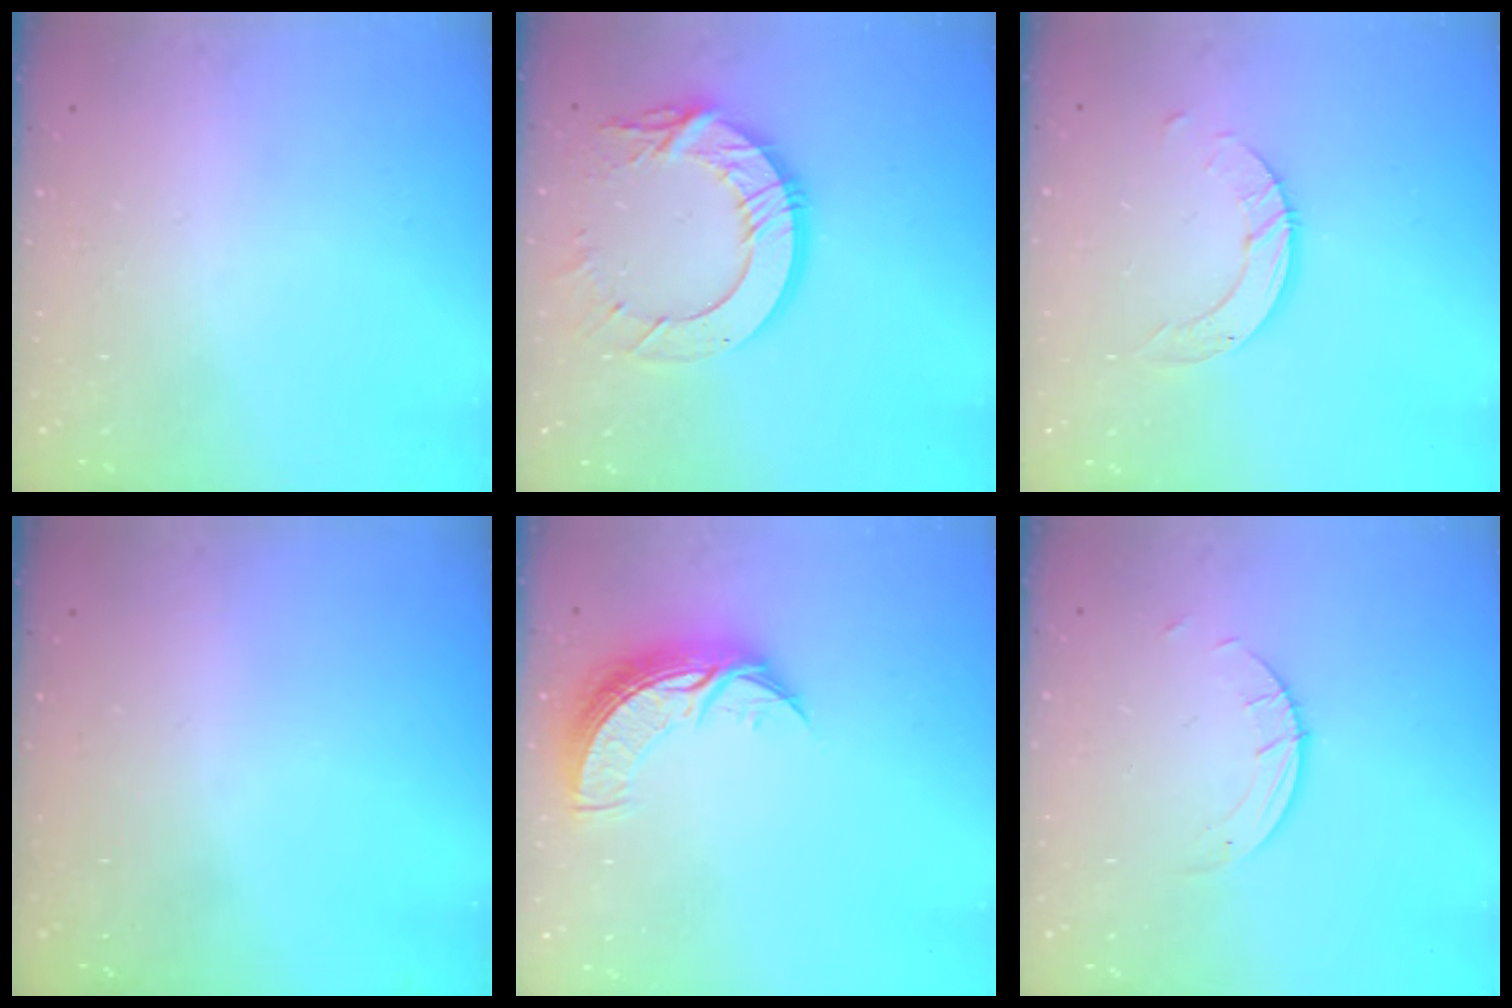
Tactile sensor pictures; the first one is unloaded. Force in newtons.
{"total": 14.5, "press": 14.5, "slide": 1.3}
{"total": 6.5, "press": 6.5, "slide": 0.5}
{"total": 0.0}
{"total": 9.5, "press": 9.5, "slide": 0.8}
{"total": 1.5, "press": 1.5, "slide": 0.1}